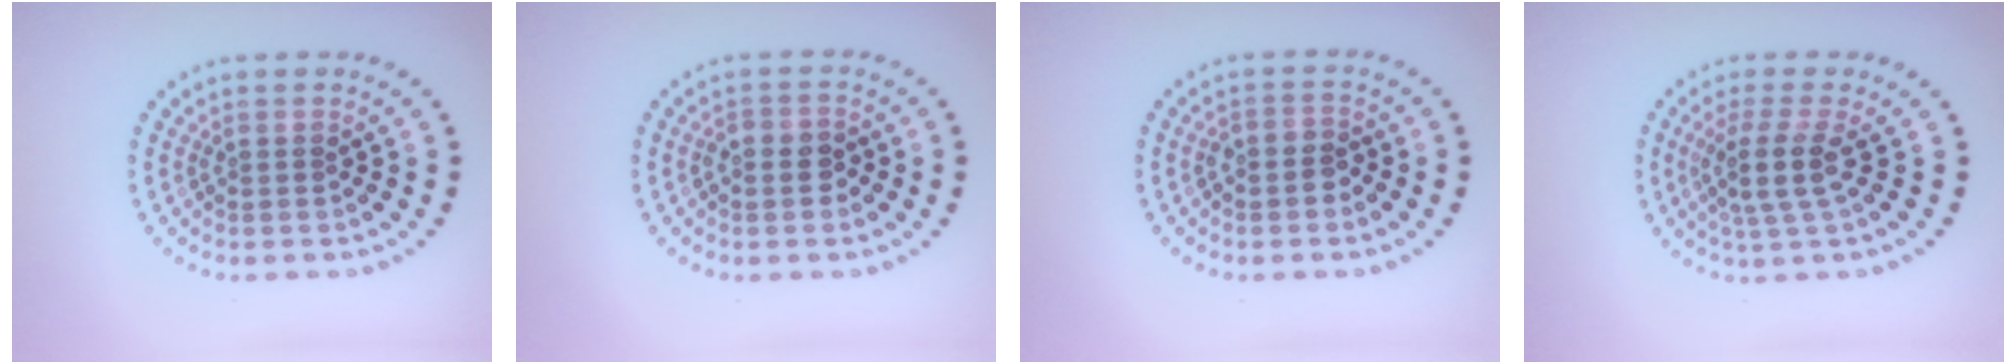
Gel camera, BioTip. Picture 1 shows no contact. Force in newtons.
{"total": 1.8, "press": 1.7, "slide": 0.5}
{"total": 1.6, "press": 1.4, "slide": 0.7}
{"total": 3.2, "press": 2.5, "slide": 2.0}